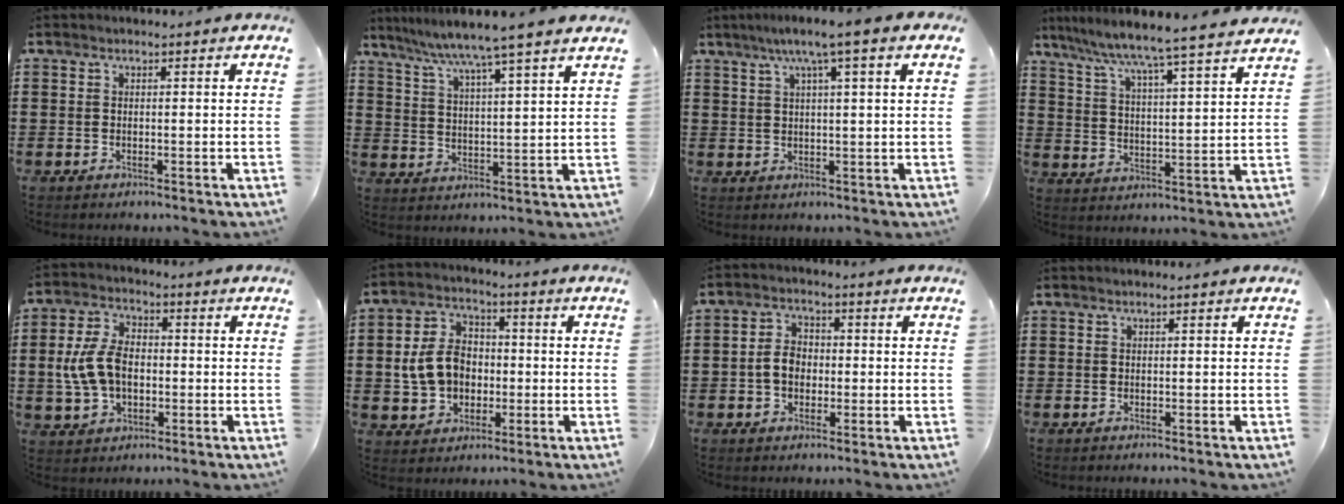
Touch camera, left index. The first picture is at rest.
{"total": 6.0, "force": [5.1, -1.5, 2.7], "torque": [-0.074, -0.038, 0.079]}
{"total": 5.1, "force": [2.6, -0.4, 4.4], "torque": [-0.093, 0.002, 0.039]}
{"total": 5.5, "force": [5.0, -1.1, 2.2], "torque": [-0.065, -0.047, 0.073]}
{"total": 8.3, "force": [-0.7, 5.4, 6.2], "torque": [-0.158, 0.006, -0.023]}
{"total": 8.6, "force": [-0.5, 6.8, 5.2], "torque": [-0.129, 0.018, -0.009]}
{"total": 4.5, "force": [-0.7, 3.3, 2.9], "torque": [-0.068, 0.008, -0.018]}
{"total": 0.0}